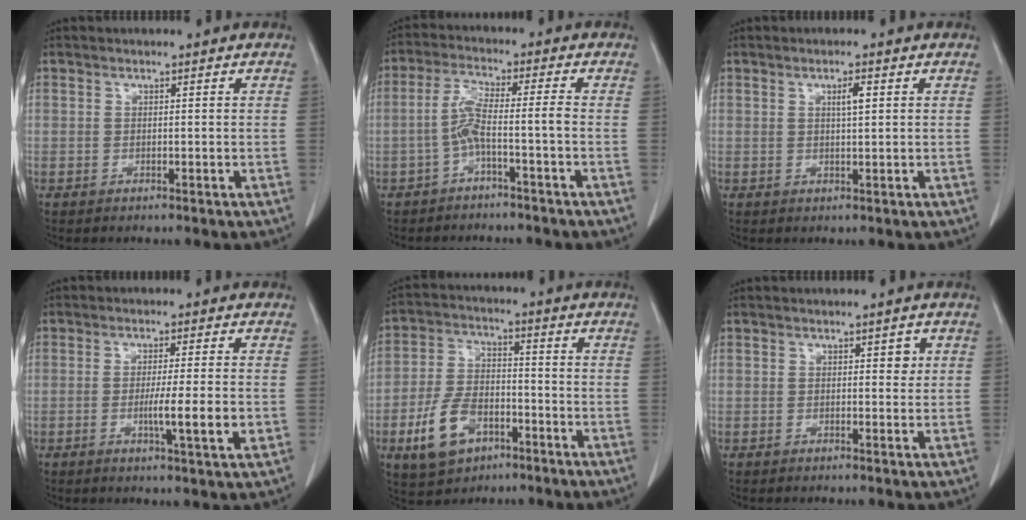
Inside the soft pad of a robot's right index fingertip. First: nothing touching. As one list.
[{"total": 5.1, "force": [-1.9, -0.2, 4.7], "torque": [-0.098, 0.018, -0.035]}, {"total": 2.1, "force": [0.7, 0.2, 1.9], "torque": [-0.034, 0.000, 0.012]}, {"total": 6.7, "force": [-1.3, -0.2, 6.6], "torque": [-0.105, -0.012, -0.021]}, {"total": 10.0, "force": [-4.6, 6.0, 6.6], "torque": [-0.141, 0.008, -0.079]}, {"total": 1.6, "force": [0.6, 0.9, 1.2], "torque": [-0.012, 0.001, 0.007]}]